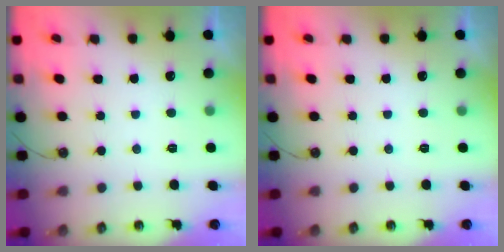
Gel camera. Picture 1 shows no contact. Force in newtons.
{"total": 0.0}